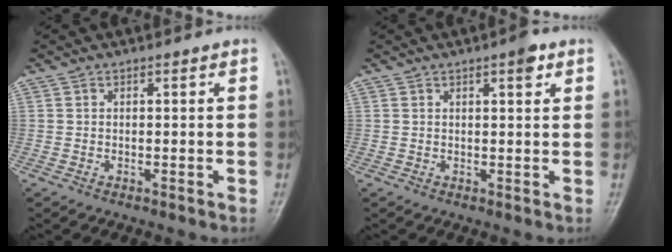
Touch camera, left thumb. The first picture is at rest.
{"total": 2.8, "force": [1.5, 0.8, 2.2], "torque": [-0.026, -0.003, 0.018]}